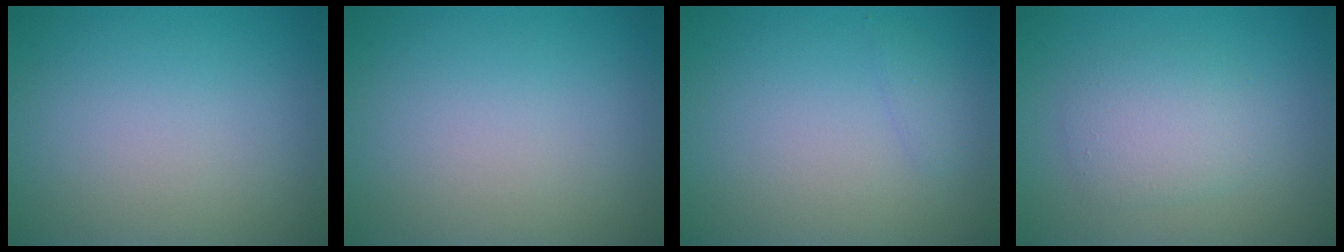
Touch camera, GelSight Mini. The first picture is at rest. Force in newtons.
{"total": 0.0}
{"total": 0.8, "press": 0.8, "slide": 0.0}
{"total": 2.9, "press": 2.9, "slide": 0.1}